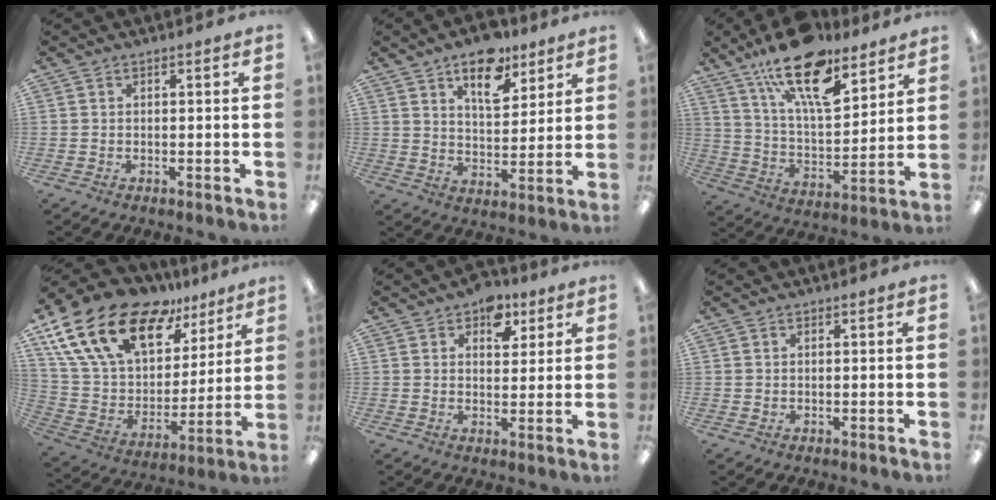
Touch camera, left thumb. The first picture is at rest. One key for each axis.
{"total": 13.3, "fx": 8.6, "fy": 6.7, "fz": 7.6, "tx": -0.097, "ty": -0.042, "tz": 0.147}
{"total": 19.8, "fx": 13.4, "fy": 7.7, "fz": 12.4, "tx": -0.202, "ty": -0.075, "tz": 0.230}
{"total": 23.1, "fx": 14.4, "fy": 12.4, "fz": 13.2, "tx": -0.254, "ty": -0.078, "tz": 0.261}
{"total": 7.8, "fx": 4.4, "fy": 5.0, "fz": 4.2, "tx": -0.039, "ty": -0.017, "tz": 0.072}
{"total": 0.5, "fx": 0.4, "fy": 0.4, "fz": 0.0, "tx": 0.000, "ty": 0.002, "tz": 0.006}